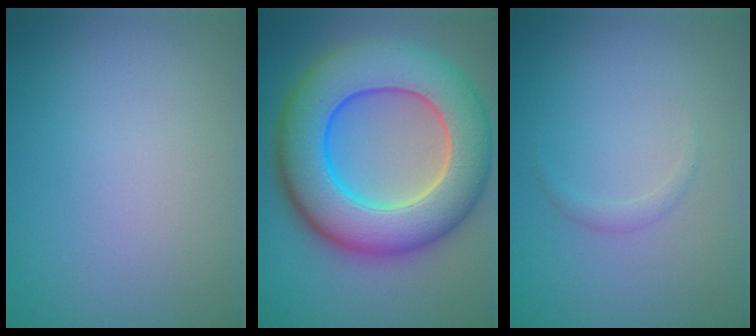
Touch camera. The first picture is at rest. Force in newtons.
{"total": 12.3, "press": 12.3, "slide": 0.5}
{"total": 0.8, "press": 0.8, "slide": 0.0}